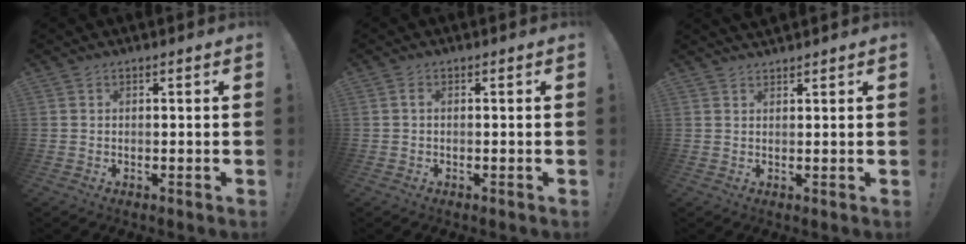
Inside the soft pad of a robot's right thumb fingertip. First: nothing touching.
{"total": 0.8, "force": [0.0, 0.3, 0.8], "torque": [-0.016, 0.003, 0.000]}
{"total": 1.8, "force": [1.8, 0.3, 0.0], "torque": [0.006, -0.012, 0.034]}